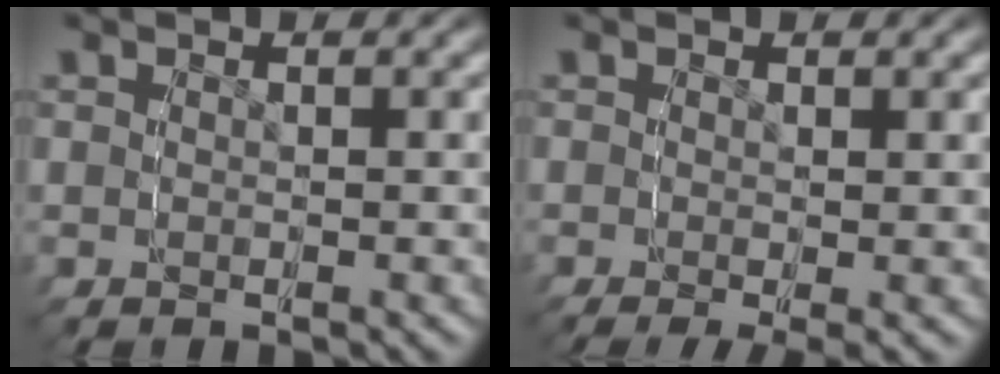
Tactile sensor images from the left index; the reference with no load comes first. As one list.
[{"total": 1.8, "force": [-0.9, -0.1, 1.5], "torque": [-0.019, -0.006, -0.010]}]